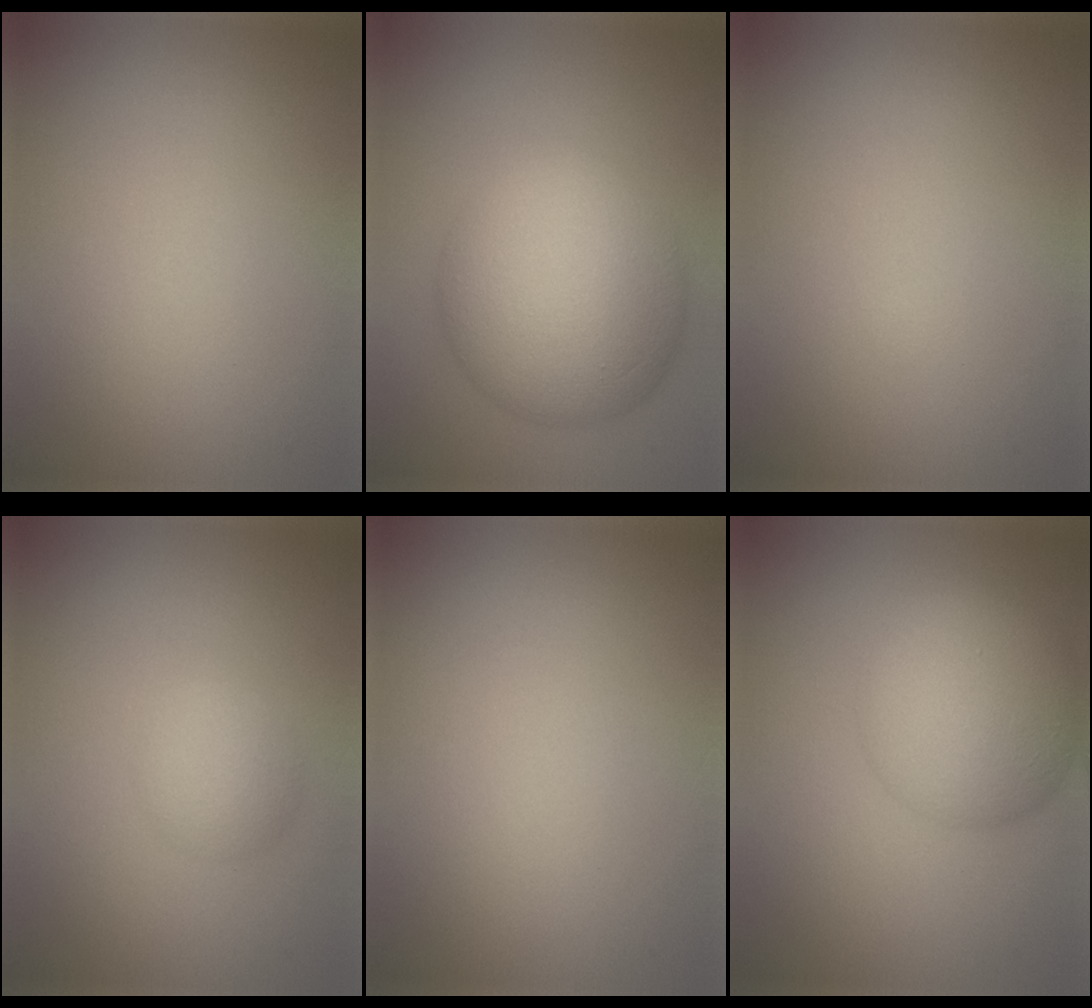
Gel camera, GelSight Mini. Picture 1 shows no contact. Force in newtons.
{"total": 12.3, "press": 12.3, "slide": 0.3}
{"total": 0.0}
{"total": 2.6, "press": 2.6, "slide": 0.1}
{"total": 0.0}
{"total": 7.9, "press": 7.9, "slide": 0.2}